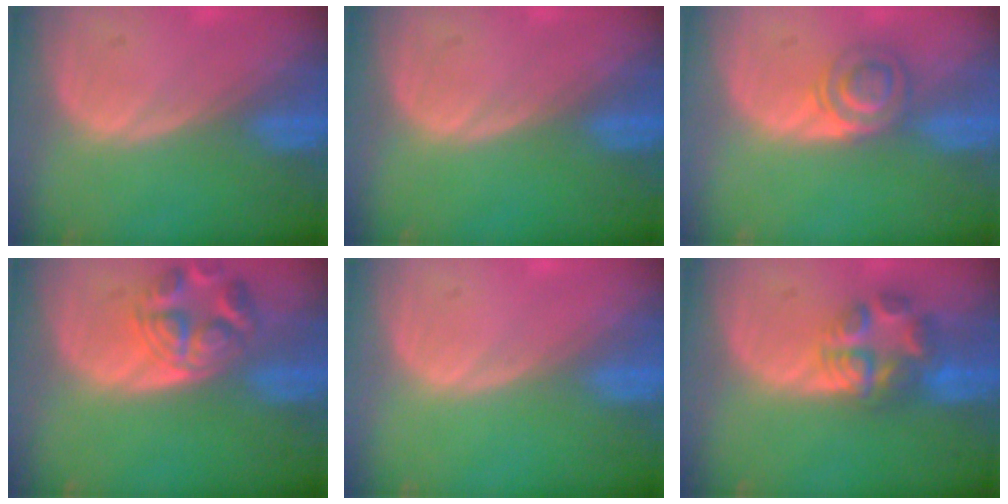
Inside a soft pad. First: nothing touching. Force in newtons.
{"total": 0.0}
{"total": 4.4, "press": 4.3, "slide": 0.9}
{"total": 6.2, "press": 6.1, "slide": 0.7}
{"total": 0.0}
{"total": 6.1, "press": 6.0, "slide": 1.2}